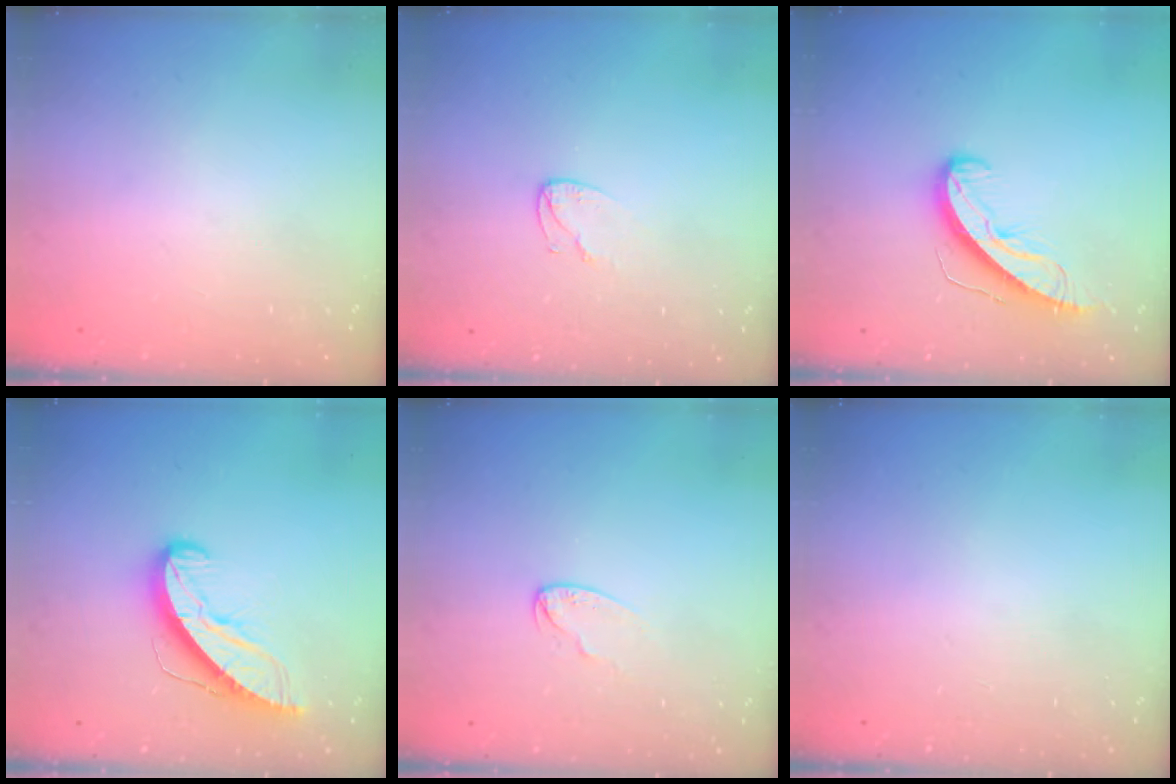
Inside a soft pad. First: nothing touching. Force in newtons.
{"total": 4.3, "press": 4.2, "slide": 0.5}
{"total": 9.2, "press": 9.2, "slide": 0.5}
{"total": 10.6, "press": 10.6, "slide": 0.8}
{"total": 3.7, "press": 3.7, "slide": 0.4}
{"total": 0.0}